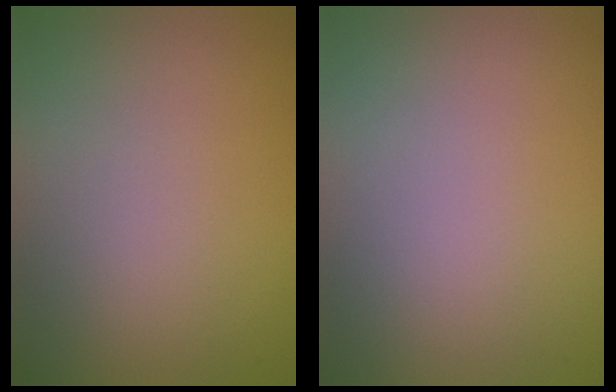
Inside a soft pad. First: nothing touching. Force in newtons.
{"total": 0.0}